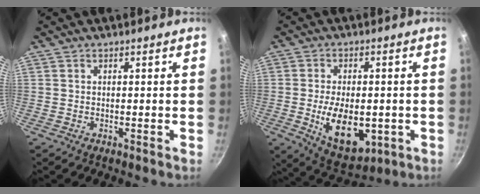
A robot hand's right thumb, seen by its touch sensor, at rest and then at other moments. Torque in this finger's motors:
{"motor_torque": [-0.15, 0.65, 0.18, -0.05, 0.27]}